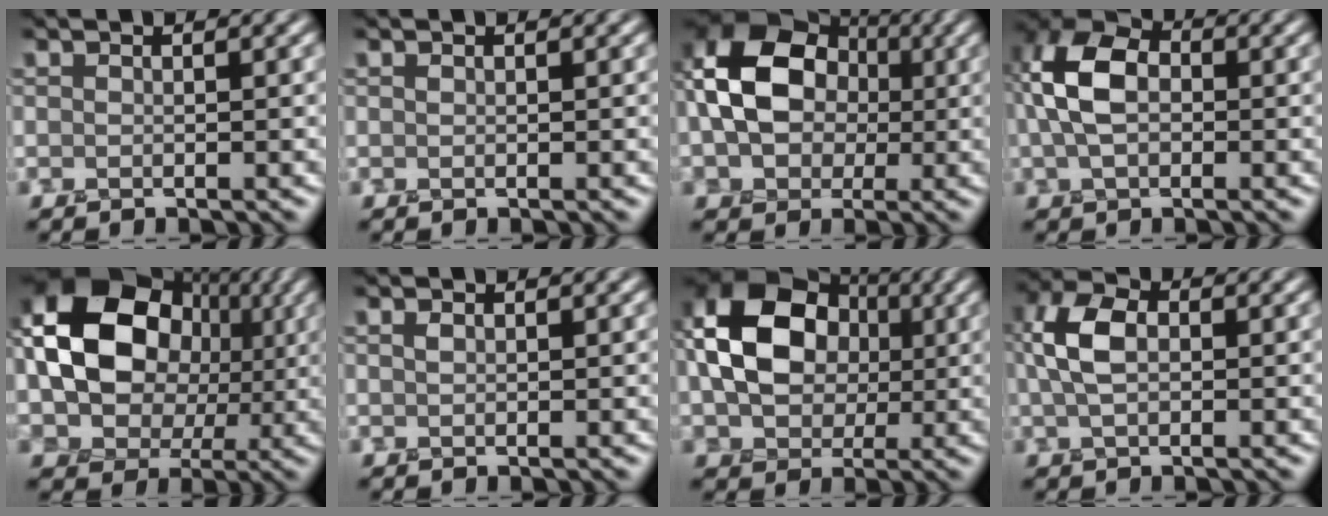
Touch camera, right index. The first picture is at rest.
{"total": 0.0}
{"total": 12.6, "force": [1.7, 10.0, 7.6], "torque": [-0.144, 0.038, 0.010]}
{"total": 6.2, "force": [0.8, 4.0, 4.6], "torque": [-0.100, 0.021, 0.003]}
{"total": 16.9, "force": [3.0, 13.3, 9.9], "torque": [-0.199, 0.044, 0.051]}
{"total": 0.6, "force": [0.5, 0.3, 0.1], "torque": [-0.003, 0.006, 0.009]}
{"total": 11.5, "force": [1.6, 8.7, 7.3], "torque": [-0.139, 0.028, 0.015]}
{"total": 4.1, "force": [0.8, 2.6, 3.1], "torque": [-0.066, 0.015, 0.009]}